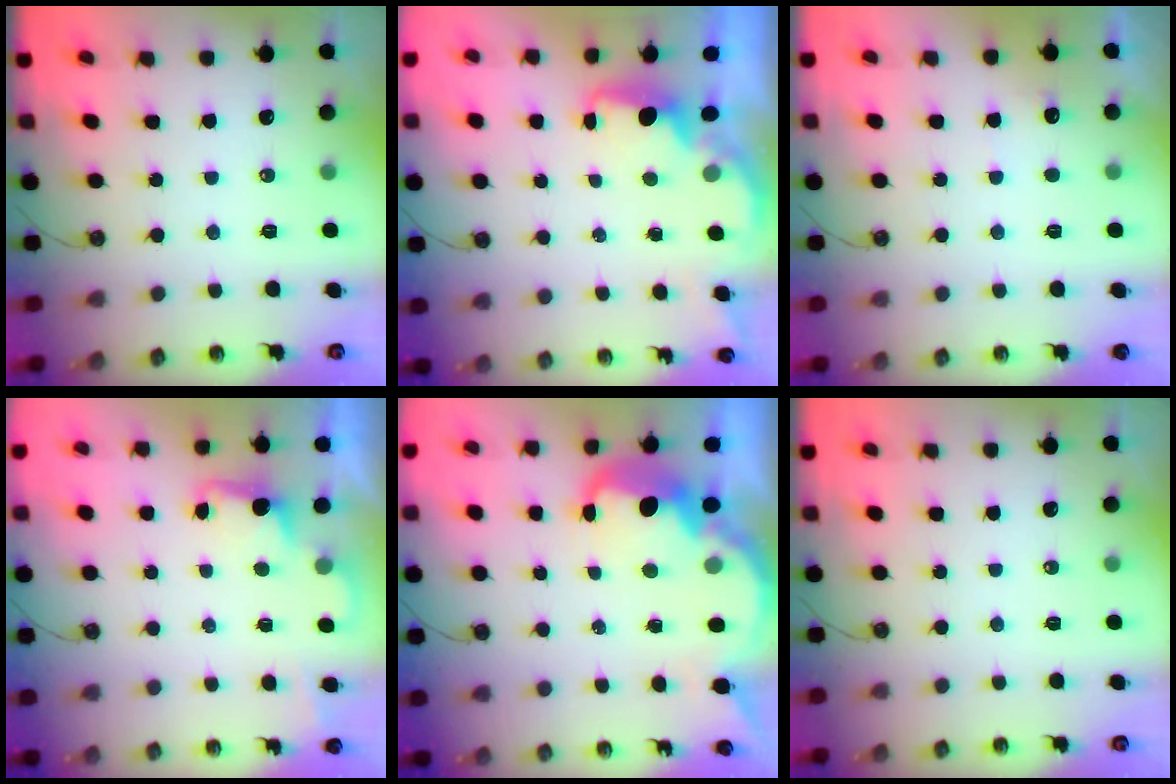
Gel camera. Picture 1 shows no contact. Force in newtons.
{"total": 2.1, "press": 2.0, "slide": 0.7}
{"total": 3.9, "press": 3.7, "slide": 1.2}
{"total": 2.0, "press": 1.8, "slide": 0.9}
{"total": 9.3, "press": 9.3, "slide": 0.6}
{"total": 0.0}